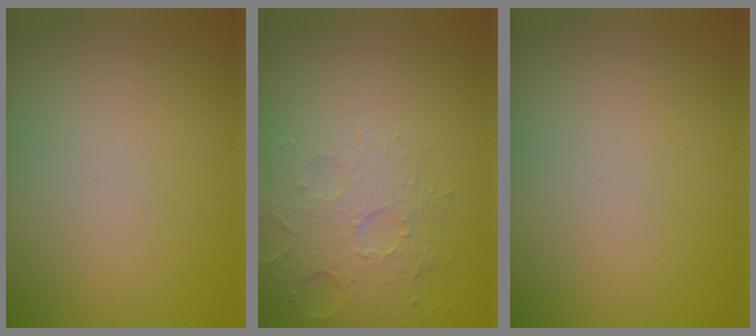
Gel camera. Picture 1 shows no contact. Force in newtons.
{"total": 4.9, "press": 3.4, "slide": 3.5}
{"total": 0.0}